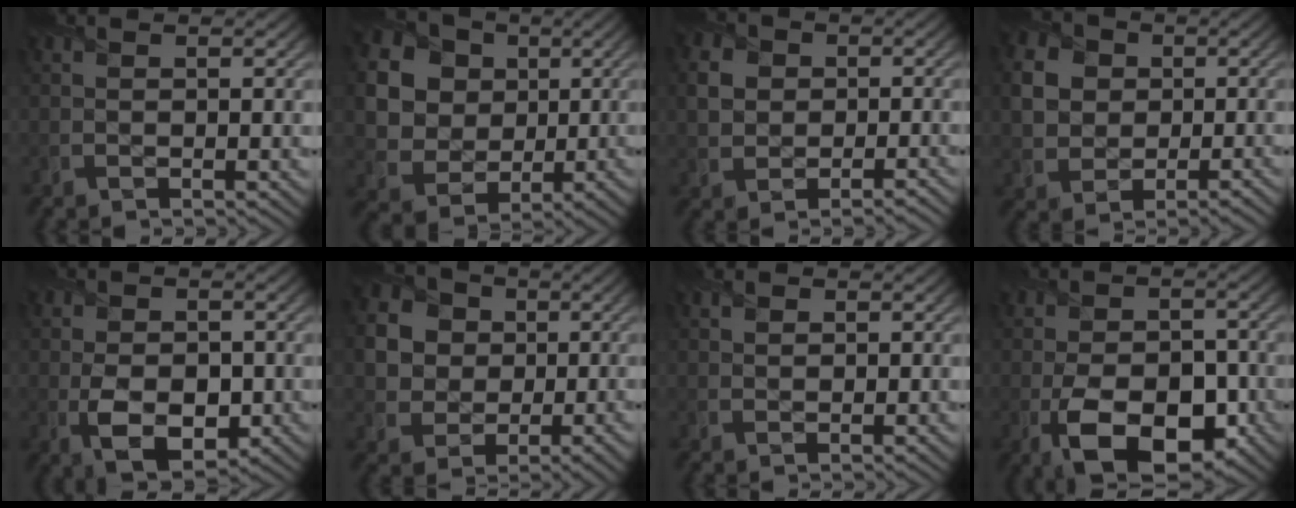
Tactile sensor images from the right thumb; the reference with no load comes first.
{"total": 15.9, "force": [4.4, 13.7, 6.8], "torque": [-0.239, 0.015, 0.095]}
{"total": 4.4, "force": [-0.1, 3.7, 2.4], "torque": [-0.048, 0.002, -0.008]}
{"total": 6.2, "force": [0.5, 5.3, 3.1], "torque": [-0.074, 0.004, 0.002]}
{"total": 6.6, "force": [-1.0, 4.3, 4.9], "torque": [-0.093, -0.016, -0.012]}
{"total": 9.9, "force": [1.3, 8.7, 4.6], "torque": [-0.139, 0.009, 0.011]}
{"total": 1.4, "force": [1.0, 0.8, 0.5], "torque": [-0.013, 0.005, 0.019]}
{"total": 11.6, "force": [-4.0, 7.0, 8.3], "torque": [-0.142, -0.025, -0.056]}